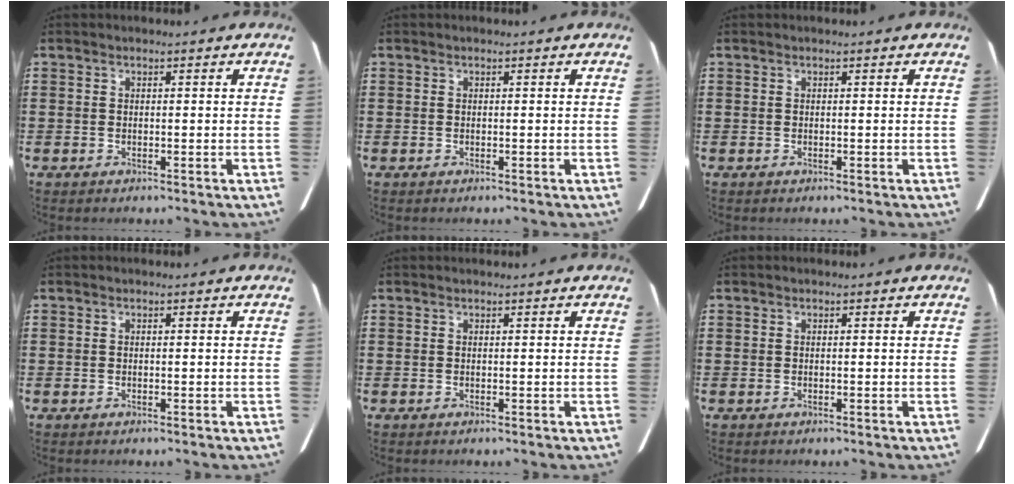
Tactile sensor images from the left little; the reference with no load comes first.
{"total": 0.0}
{"total": 0.0}
{"total": 0.0}
{"total": 0.0}
{"total": 0.0}